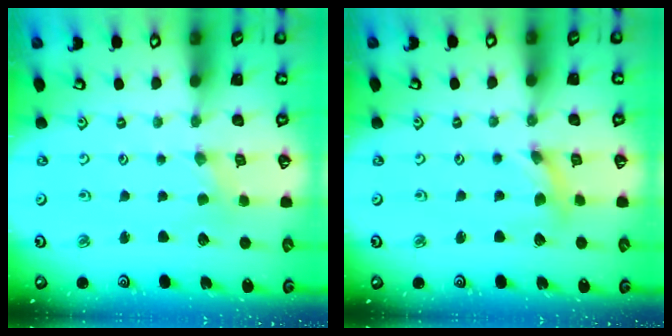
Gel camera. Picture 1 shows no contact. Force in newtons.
{"total": 2.7, "press": 2.7, "slide": 0.2}